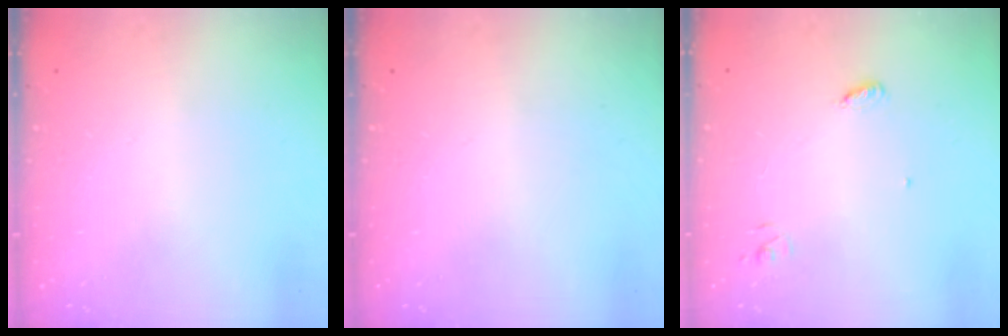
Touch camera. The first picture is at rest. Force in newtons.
{"total": 0.0}
{"total": 3.8, "press": 3.7, "slide": 0.4}